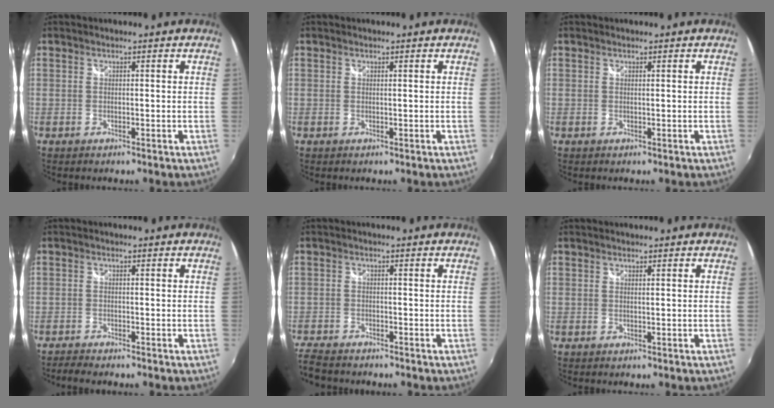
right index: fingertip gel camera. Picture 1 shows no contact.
{"total": 0.0}
{"total": 0.0}
{"total": 2.6, "force": [-2.5, 0.3, 0.7], "torque": [-0.025, -0.013, -0.048]}
{"total": 6.7, "force": [-6.2, 1.8, 1.8], "torque": [-0.066, -0.024, -0.116]}
{"total": 0.6, "force": [0.1, -0.4, -0.3], "torque": [0.007, 0.001, 0.001]}